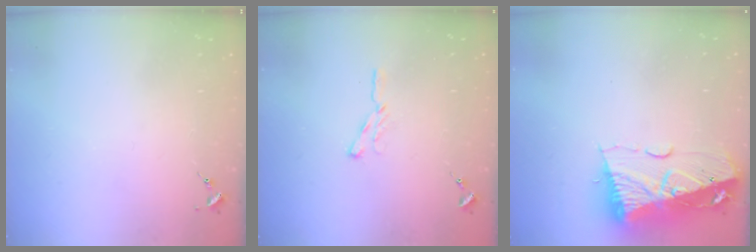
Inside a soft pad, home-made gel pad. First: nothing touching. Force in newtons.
{"total": 4.4, "press": 4.4, "slide": 0.5}
{"total": 14.8, "press": 14.7, "slide": 1.8}